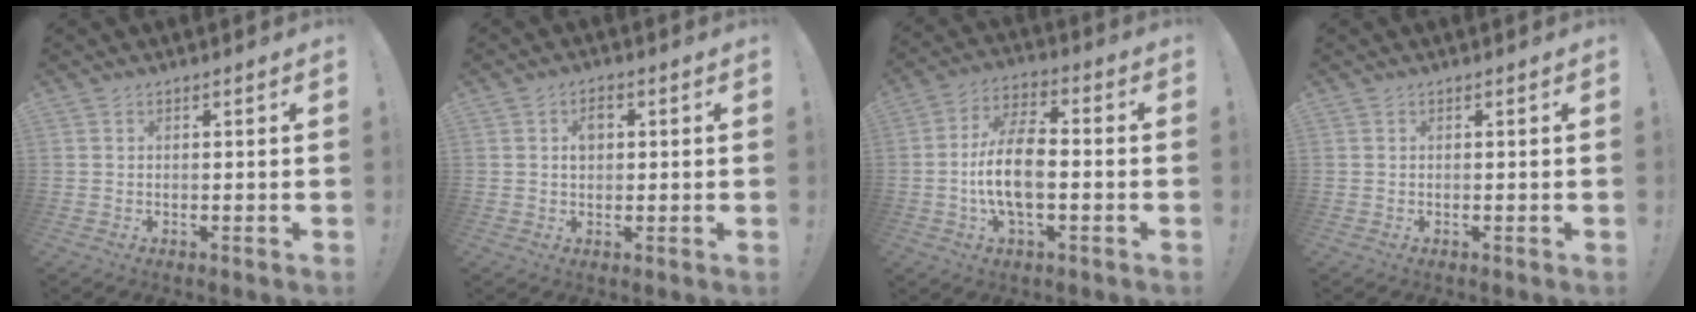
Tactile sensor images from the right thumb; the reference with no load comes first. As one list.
[{"total": 3.4, "force": [0.6, 2.4, 2.3], "torque": [-0.027, 0.000, 0.005]}, {"total": 12.8, "force": [-2.7, 6.0, 10.9], "torque": [-0.214, 0.008, -0.050]}, {"total": 0.0}]